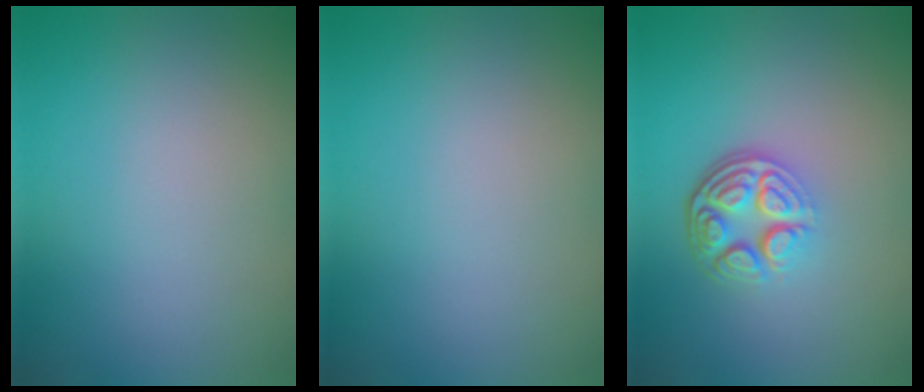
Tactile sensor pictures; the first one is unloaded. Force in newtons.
{"total": 0.0}
{"total": 5.0, "press": 3.5, "slide": 3.6}